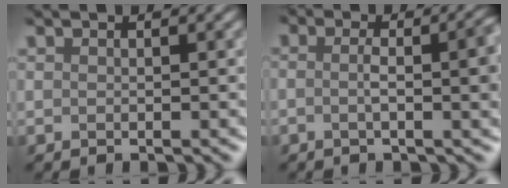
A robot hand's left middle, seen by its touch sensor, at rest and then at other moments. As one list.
[{"total": 3.4, "force": [-1.0, 0.6, 3.2], "torque": [-0.055, 0.001, 0.005]}]